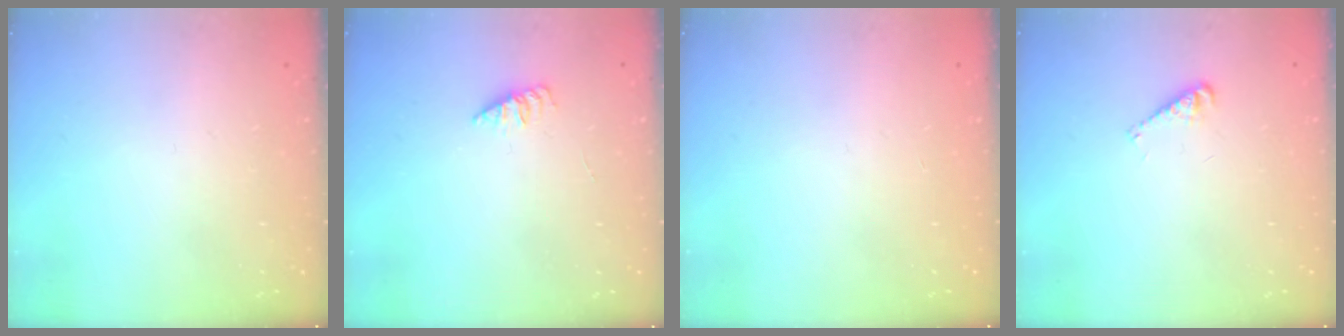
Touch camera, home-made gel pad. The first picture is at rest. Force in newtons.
{"total": 1.8, "press": 1.8, "slide": 0.4}
{"total": 0.0}
{"total": 3.1, "press": 3.1, "slide": 0.5}